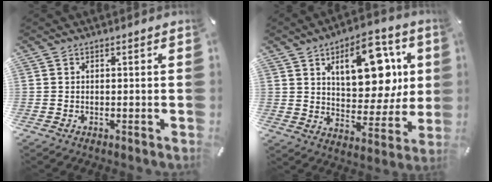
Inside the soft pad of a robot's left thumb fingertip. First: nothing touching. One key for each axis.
{"total": 16.4, "fx": 6.5, "fy": 9.6, "fz": 11.6, "tx": -0.152, "ty": -0.027, "tz": 0.109}